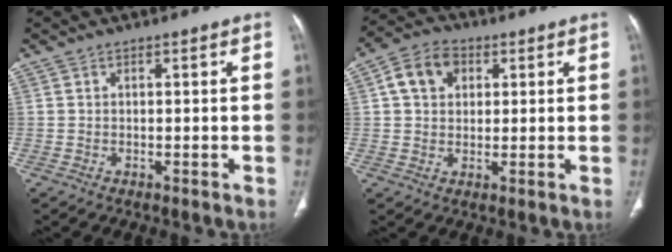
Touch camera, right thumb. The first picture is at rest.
{"total": 7.8, "force": [2.3, 5.9, 4.5], "torque": [-0.064, 0.008, 0.034]}